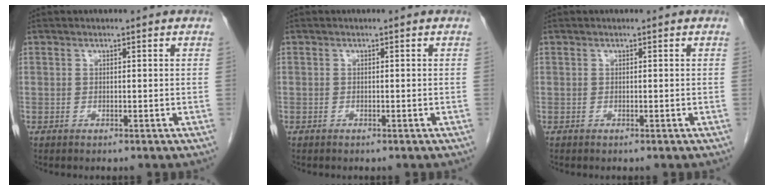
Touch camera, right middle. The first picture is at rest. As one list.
[{"total": 0.0}, {"total": 0.0}]